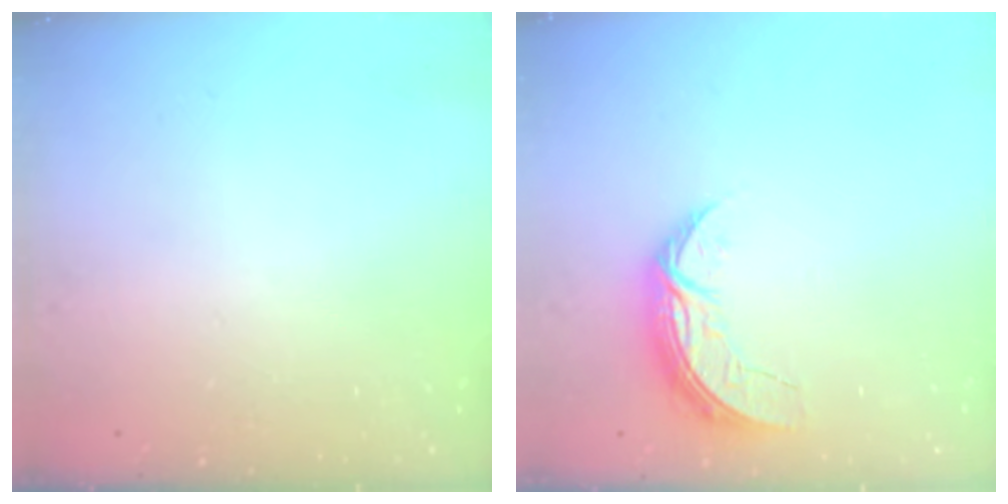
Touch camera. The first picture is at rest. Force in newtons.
{"total": 7.1, "press": 7.1, "slide": 0.6}